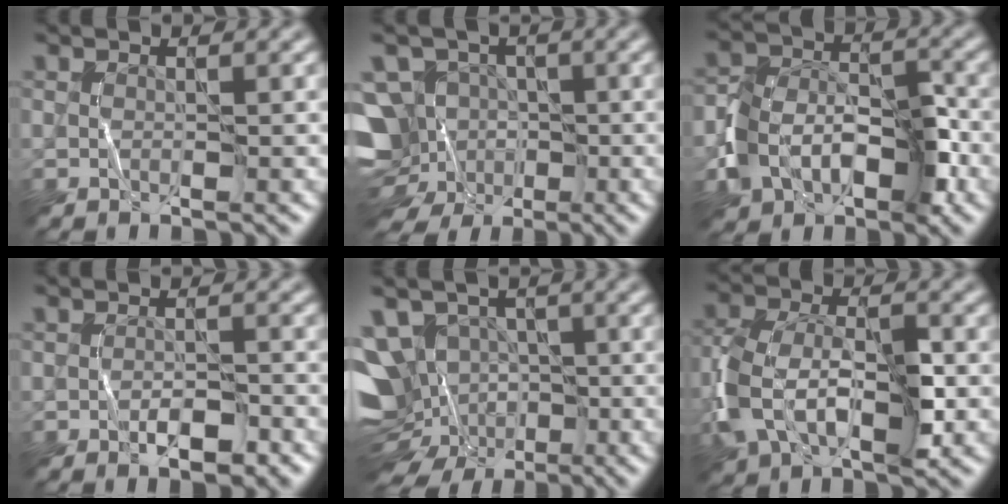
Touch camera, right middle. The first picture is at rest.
{"total": 12.5, "force": [-6.7, 10.0, 3.6], "torque": [-0.053, -0.022, -0.110]}
{"total": 5.9, "force": [-2.5, 4.3, 3.3], "torque": [-0.051, 0.006, -0.050]}
{"total": 1.5, "force": [-1.0, 0.6, 0.9], "torque": [-0.011, 0.005, -0.015]}
{"total": 13.8, "force": [-5.7, 11.0, 6.3], "torque": [-0.118, -0.028, -0.073]}
{"total": 6.9, "force": [-2.1, 4.2, 5.1], "torque": [-0.114, 0.002, -0.045]}